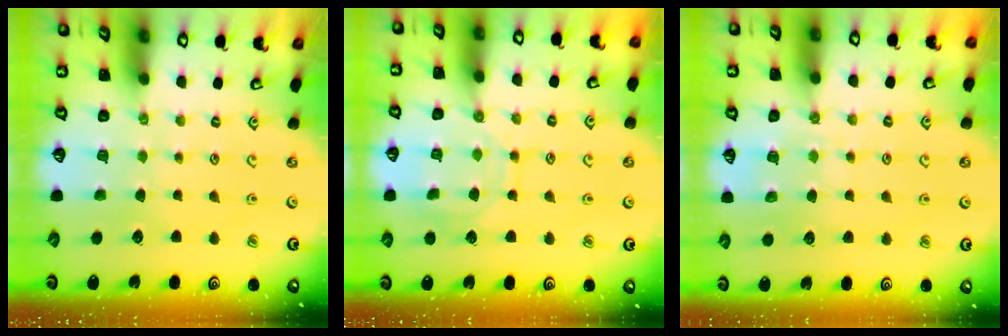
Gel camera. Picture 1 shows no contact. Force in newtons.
{"total": 10.1, "press": 10.1, "slide": 0.7}
{"total": 6.0, "press": 5.9, "slide": 0.7}